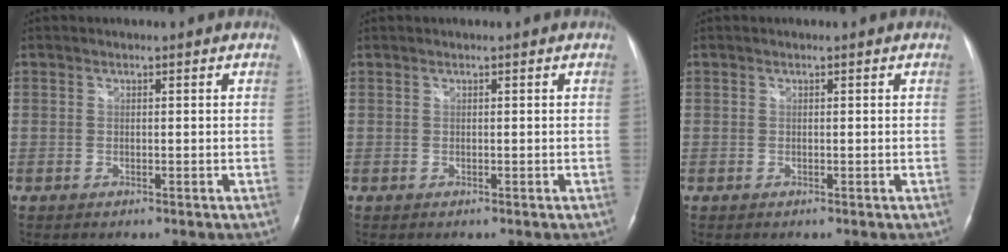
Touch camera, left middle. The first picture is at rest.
{"total": 0.0}
{"total": 0.0}